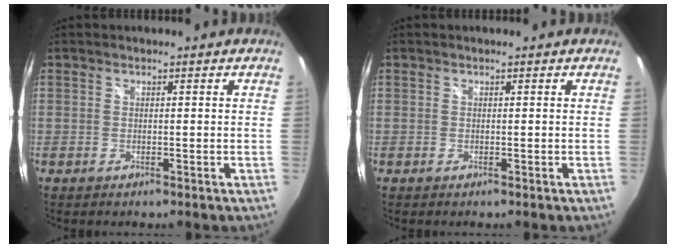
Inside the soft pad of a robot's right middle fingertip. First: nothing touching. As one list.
[{"total": 0.0}]